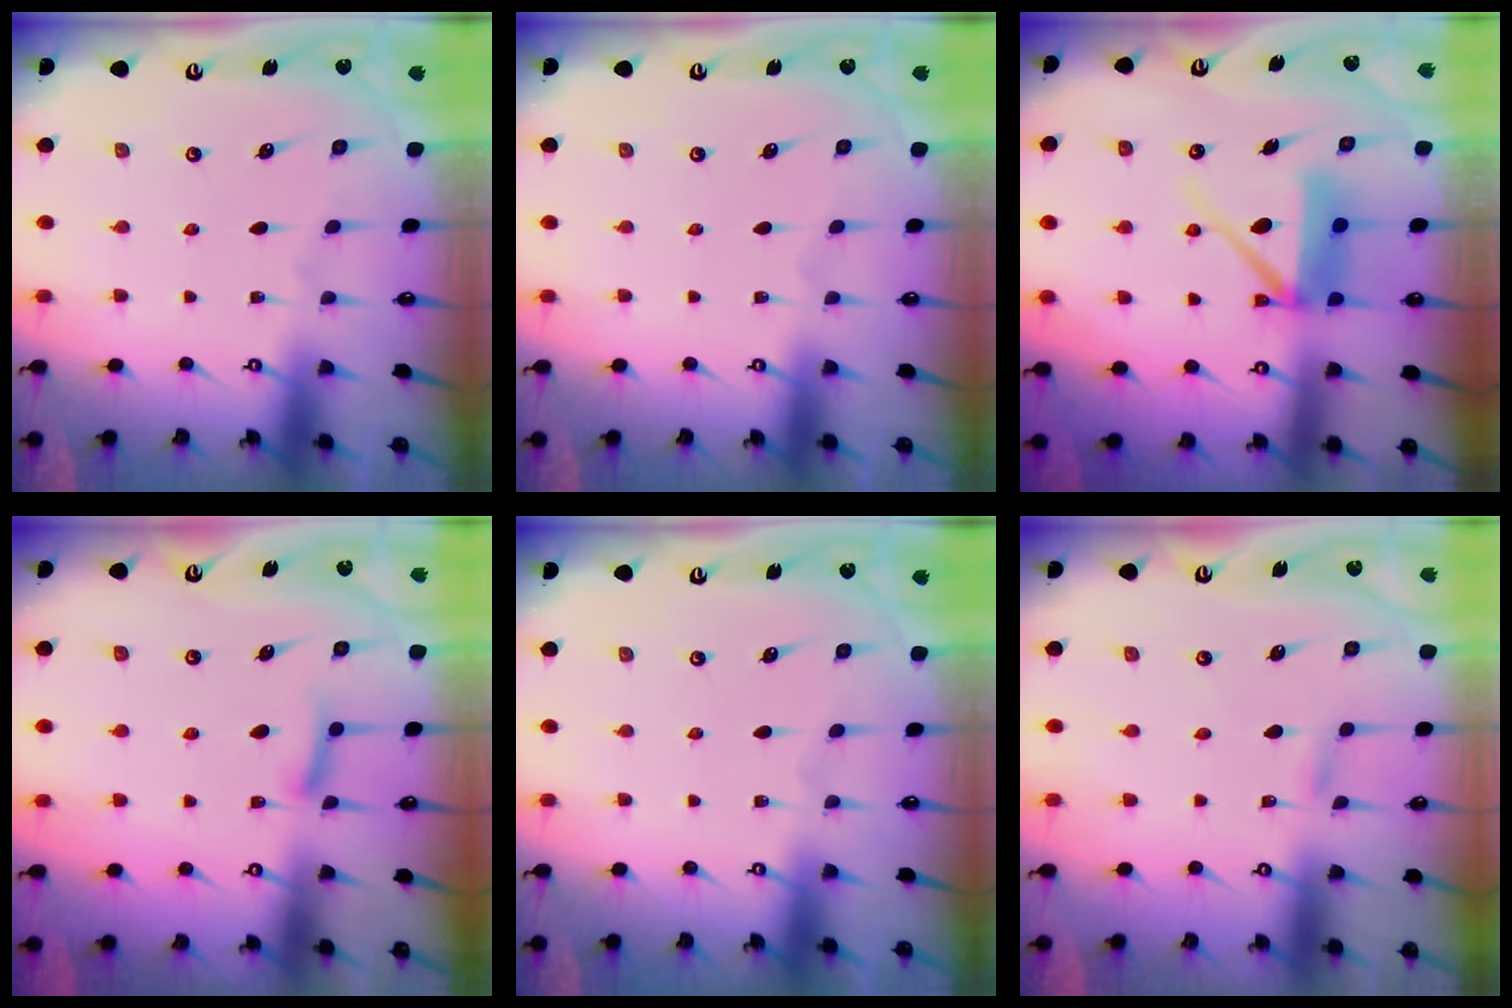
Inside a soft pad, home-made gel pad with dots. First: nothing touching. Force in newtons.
{"total": 0.0}
{"total": 10.5, "press": 10.4, "slide": 1.1}
{"total": 7.7, "press": 7.6, "slide": 0.8}
{"total": 0.0}
{"total": 2.7, "press": 2.7, "slide": 0.2}